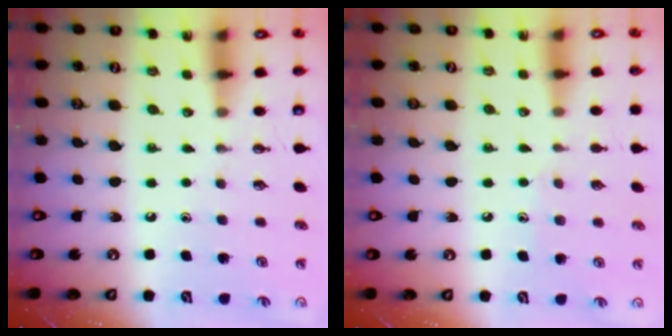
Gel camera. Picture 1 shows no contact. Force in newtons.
{"total": 5.4, "press": 5.4, "slide": 0.7}